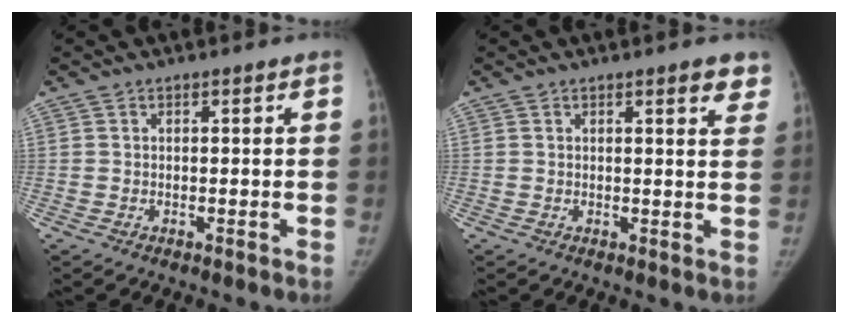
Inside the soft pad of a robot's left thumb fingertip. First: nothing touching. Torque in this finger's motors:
{"motor_torque": [0.44, 0.15, 0.30, -0.61, 0.09]}